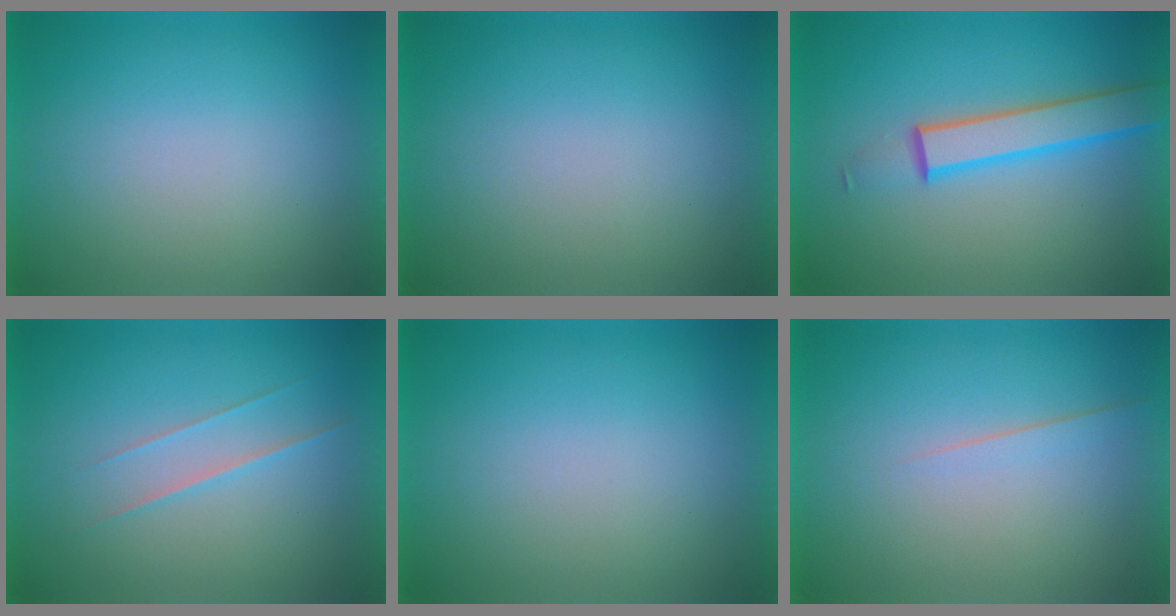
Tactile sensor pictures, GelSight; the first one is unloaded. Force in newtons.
{"total": 0.0}
{"total": 4.7}
{"total": 1.6}
{"total": 0.0}
{"total": 1.6}